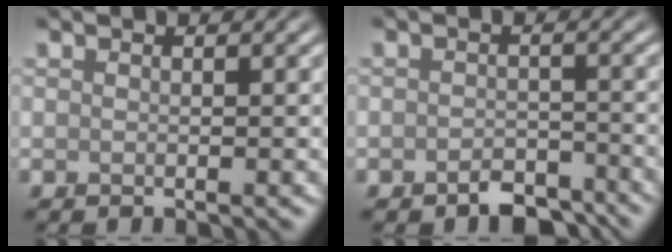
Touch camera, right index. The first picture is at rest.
{"total": 3.2, "force": [-2.3, 1.7, 1.4], "torque": [-0.019, 0.000, -0.043]}